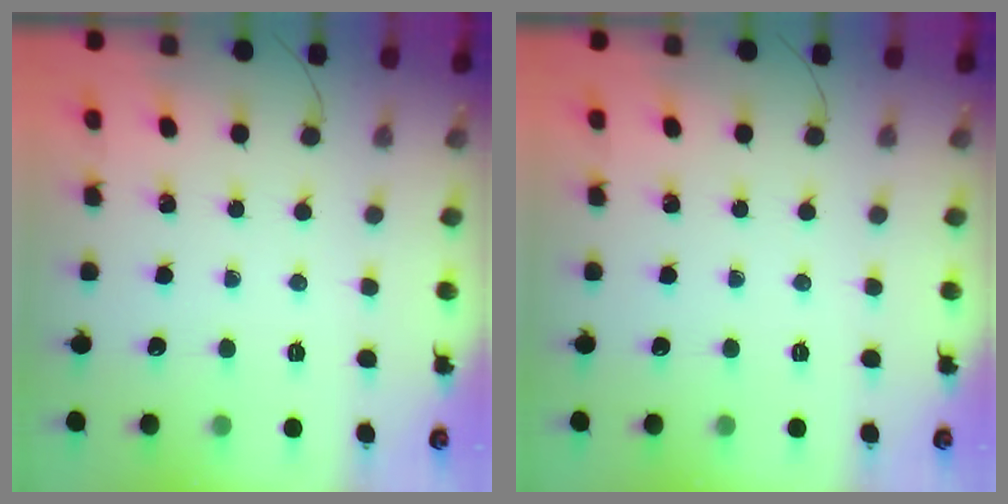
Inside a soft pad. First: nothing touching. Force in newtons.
{"total": 0.0}